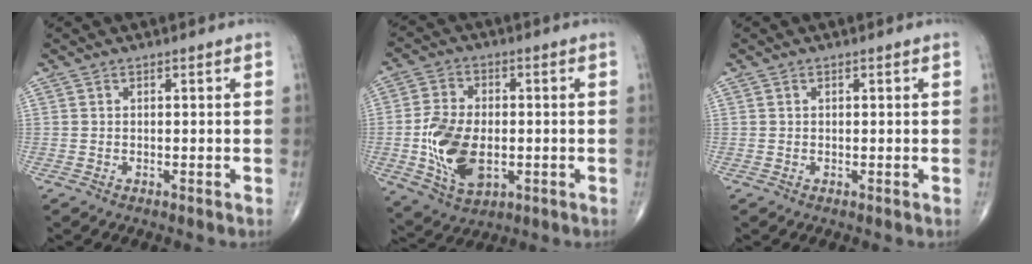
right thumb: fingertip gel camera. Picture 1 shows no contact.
{"total": 13.2, "force": [-2.0, 8.0, 10.3], "torque": [-0.186, -0.001, -0.026]}
{"total": 0.0}